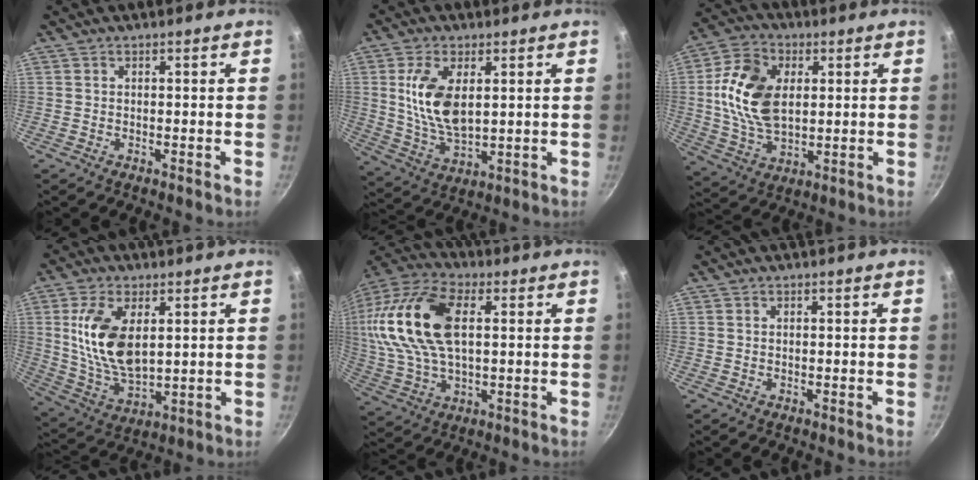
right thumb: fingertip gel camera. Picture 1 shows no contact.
{"total": 12.0, "force": [2.7, 6.3, 9.9], "torque": [-0.187, -0.017, 0.059]}
{"total": 15.5, "force": [2.3, 10.1, 11.6], "torque": [-0.201, -0.004, 0.042]}
{"total": 14.4, "force": [3.3, 7.7, 11.6], "torque": [-0.216, -0.020, 0.074]}
{"total": 21.7, "force": [4.6, 12.1, 17.5], "torque": [-0.367, 0.015, 0.079]}
{"total": 0.0}